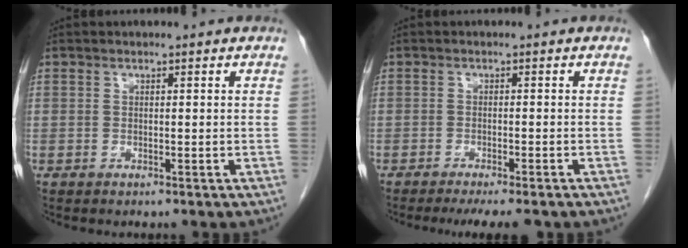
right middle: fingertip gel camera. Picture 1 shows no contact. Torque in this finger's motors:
{"motor_torque": [0.62, -0.41, 0.09, 0.04]}